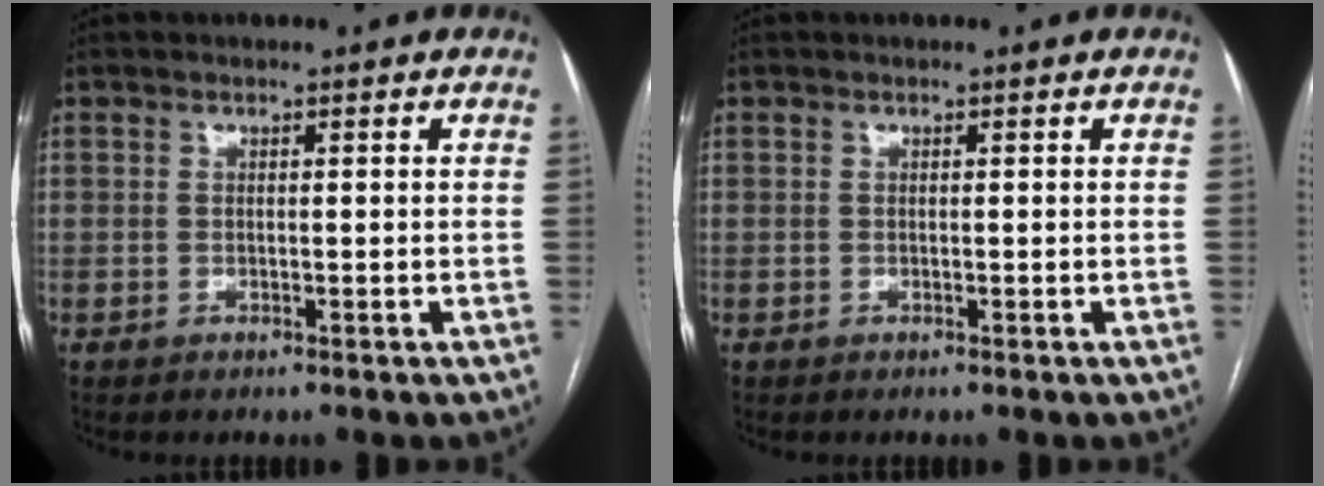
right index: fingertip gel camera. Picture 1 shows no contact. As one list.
[{"total": 0.0}]